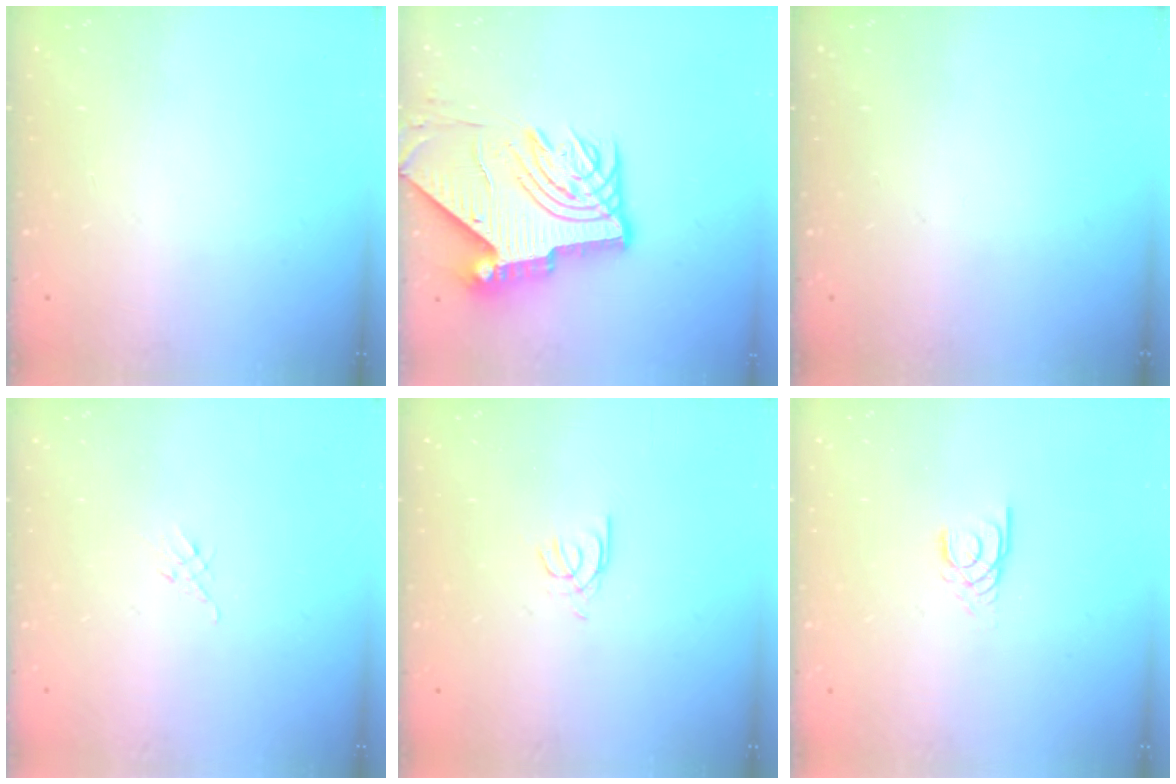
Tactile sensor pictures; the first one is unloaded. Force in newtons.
{"total": 14.9, "press": 14.8, "slide": 1.9}
{"total": 0.0}
{"total": 2.6, "press": 2.5, "slide": 0.7}
{"total": 2.6, "press": 2.6, "slide": 0.2}
{"total": 2.2, "press": 2.2, "slide": 0.2}